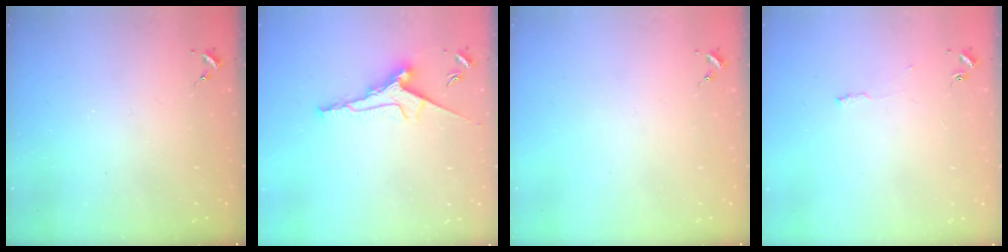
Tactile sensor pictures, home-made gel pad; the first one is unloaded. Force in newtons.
{"total": 9.5, "press": 9.4, "slide": 0.9}
{"total": 0.0}
{"total": 4.0, "press": 3.9, "slide": 0.6}